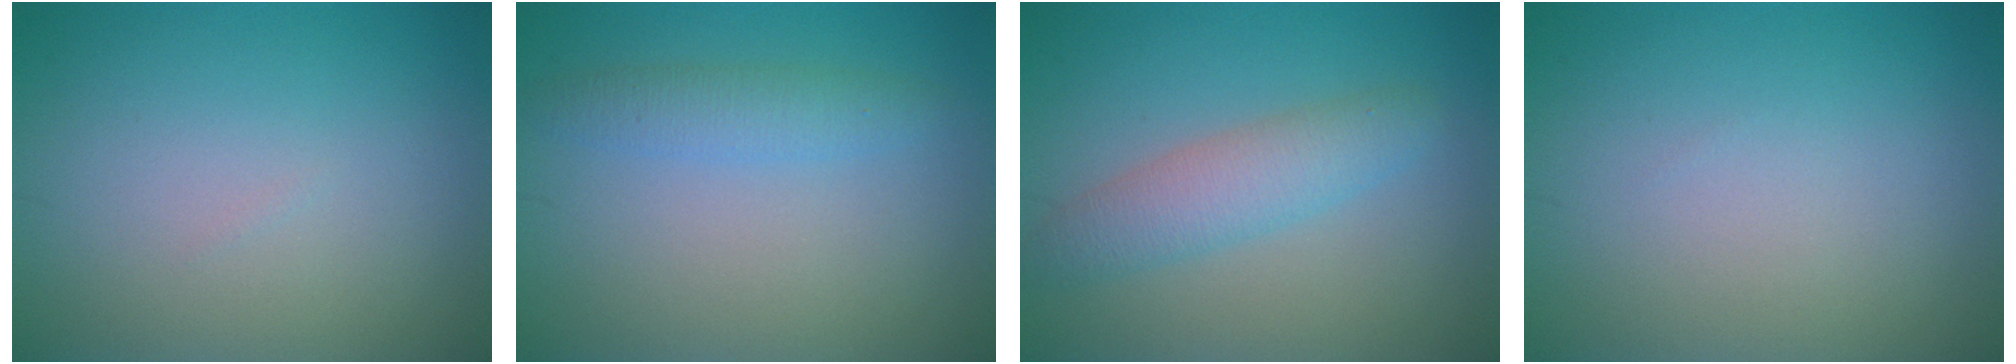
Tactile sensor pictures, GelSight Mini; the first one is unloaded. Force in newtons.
{"total": 2.2, "press": 2.2, "slide": 0.2}
{"total": 3.5, "press": 3.5, "slide": 0.0}
{"total": 0.0}